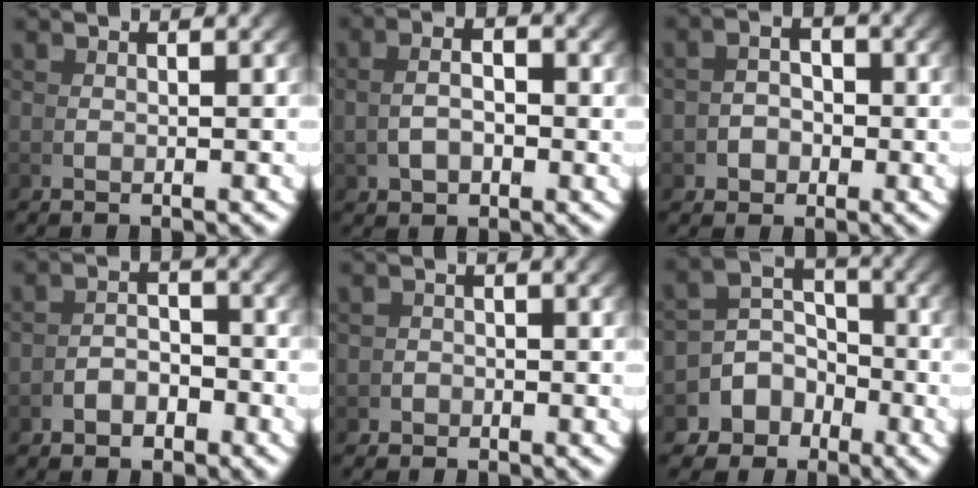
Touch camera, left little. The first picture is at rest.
{"total": 2.9, "force": [0.2, 1.6, 2.4], "torque": [-0.036, -0.004, 0.010]}
{"total": 2.6, "force": [-0.9, 2.1, 1.3], "torque": [-0.014, -0.009, -0.016]}
{"total": 2.5, "force": [-2.0, 1.1, 0.9], "torque": [0.003, 0.000, -0.038]}
{"total": 1.1, "force": [-0.9, 0.3, -0.6], "torque": [0.020, -0.004, -0.017]}
{"total": 8.0, "force": [-2.1, 6.9, 3.4], "torque": [-0.063, -0.021, -0.039]}